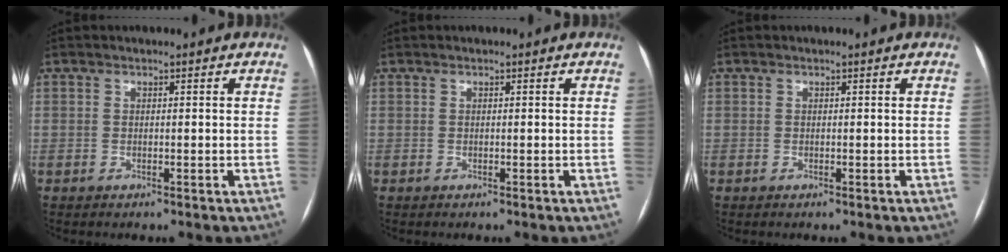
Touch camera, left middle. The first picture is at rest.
{"total": 0.0}
{"total": 0.0}